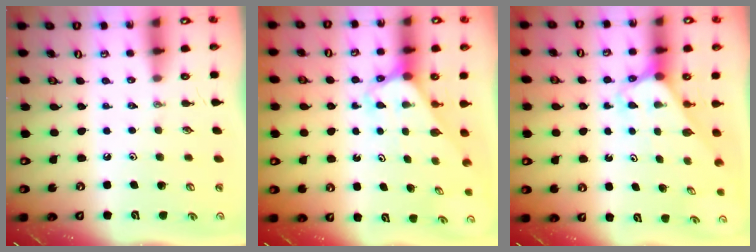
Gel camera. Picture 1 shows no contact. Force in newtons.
{"total": 2.6, "press": 2.6, "slide": 0.2}
{"total": 2.6, "press": 2.6, "slide": 0.2}